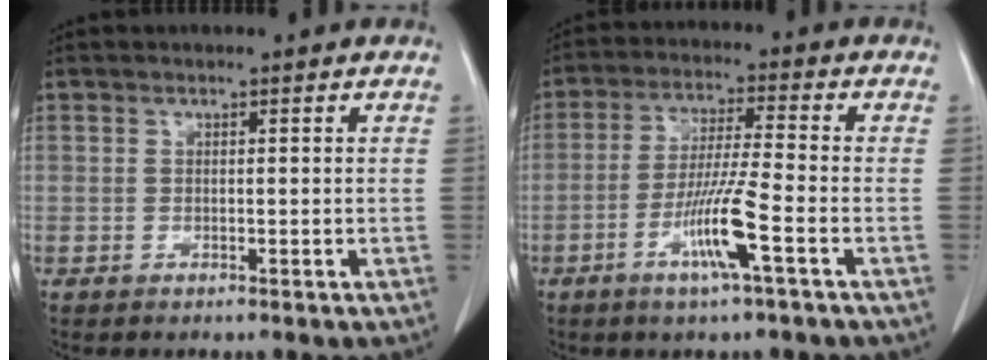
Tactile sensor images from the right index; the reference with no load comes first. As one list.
[{"total": 8.9, "force": [-3.7, -0.6, 8.0], "torque": [-0.155, -0.012, -0.073]}]